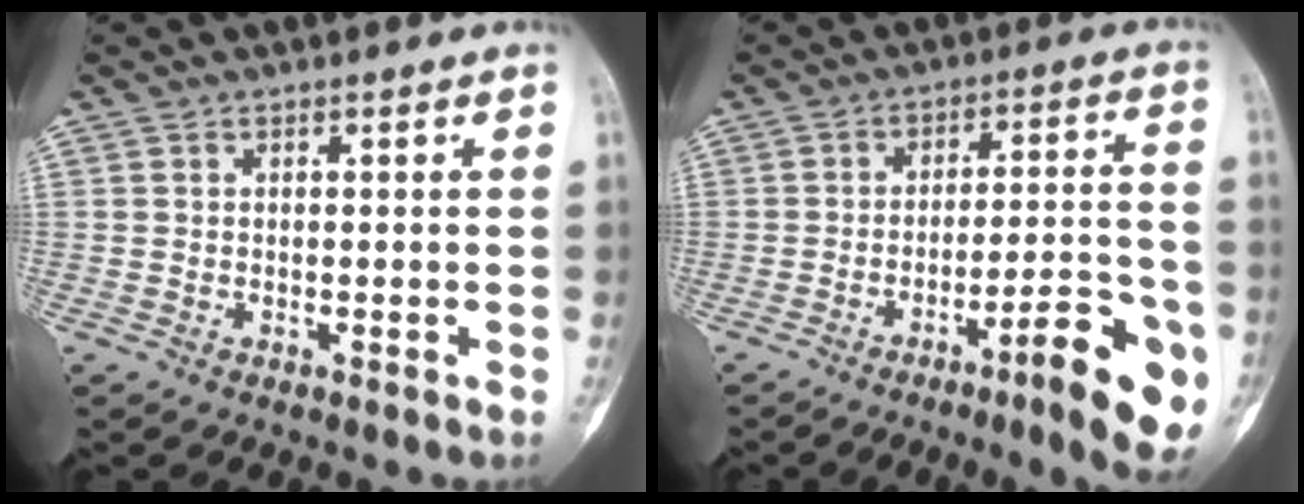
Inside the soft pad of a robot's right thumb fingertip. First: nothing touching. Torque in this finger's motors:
{"motor_torque": [-0.07, 0.26, 0.32, 0.27, 0.14]}